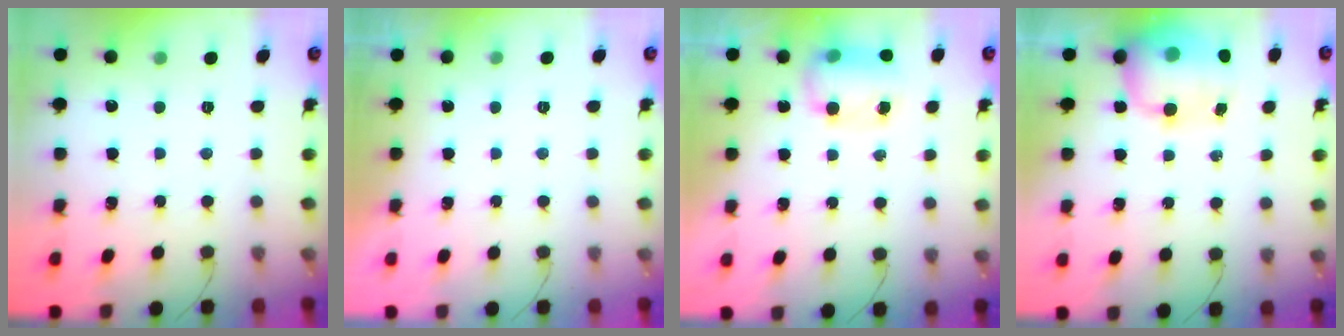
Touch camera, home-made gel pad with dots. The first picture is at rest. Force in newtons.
{"total": 0.0}
{"total": 8.0, "press": 8.0, "slide": 0.4}
{"total": 13.8, "press": 13.4, "slide": 3.4}